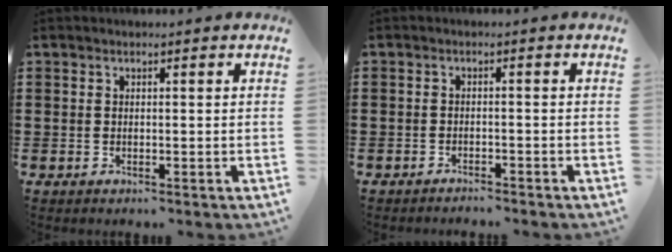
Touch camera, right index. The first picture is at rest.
{"total": 1.4, "force": [-1.4, 0.0, 0.0], "torque": [-0.004, 0.003, -0.030]}